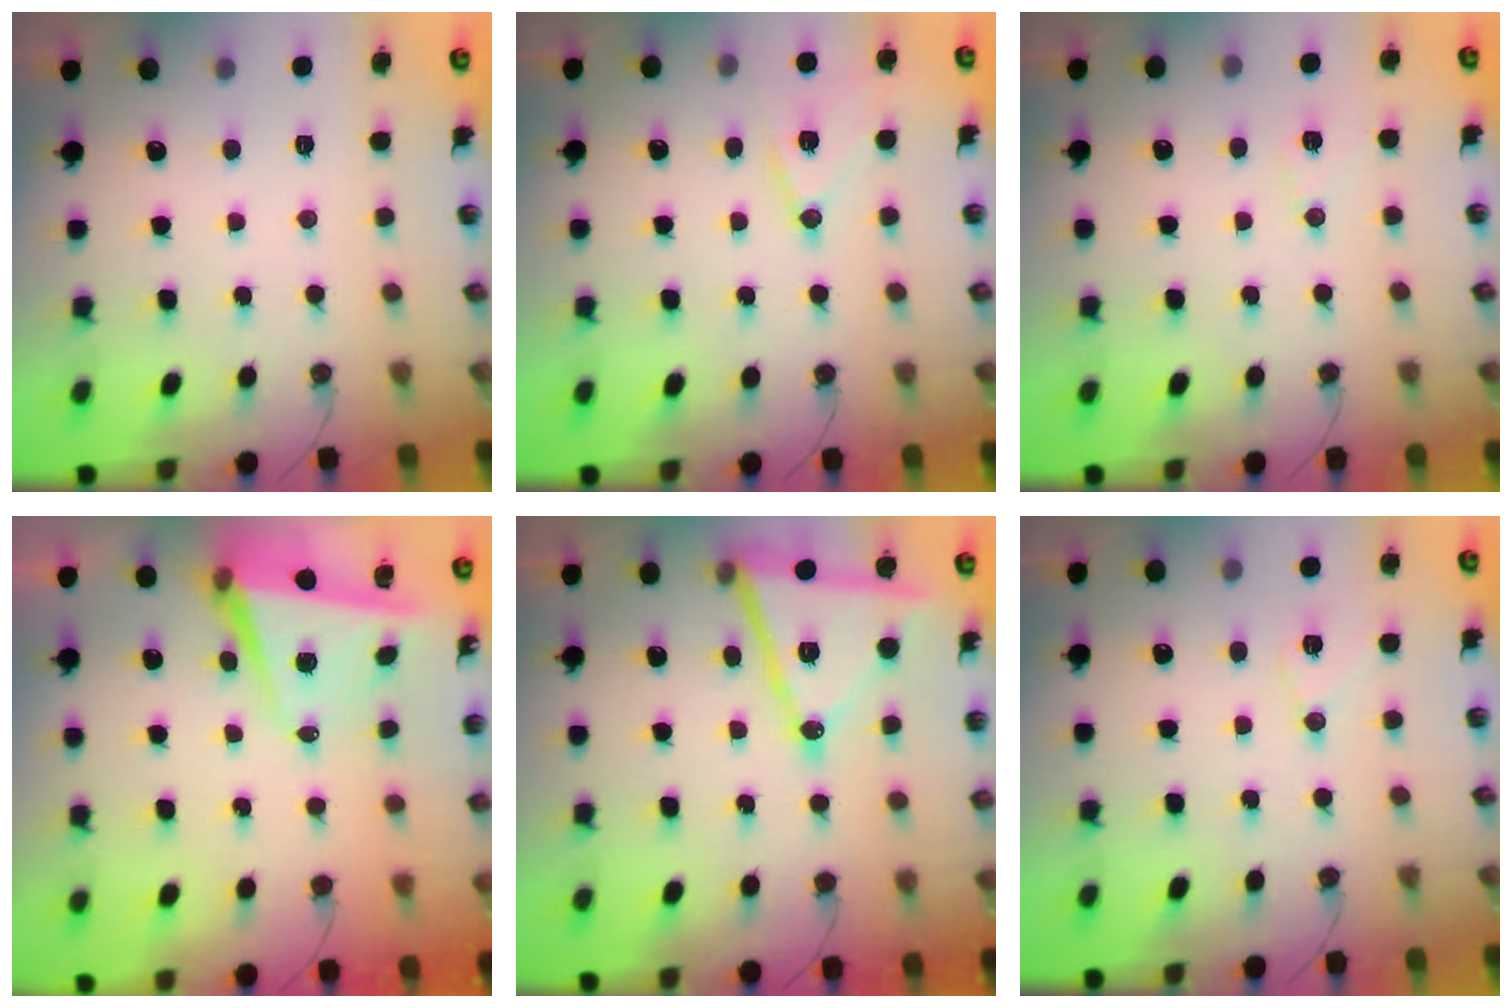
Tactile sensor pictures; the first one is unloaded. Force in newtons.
{"total": 11.2, "press": 10.6, "slide": 3.4}
{"total": 6.7, "press": 5.7, "slide": 3.6}
{"total": 5.6, "press": 5.4, "slide": 1.3}
{"total": 15.7, "press": 15.2, "slide": 3.9}
{"total": 7.7, "press": 7.7, "slide": 1.1}